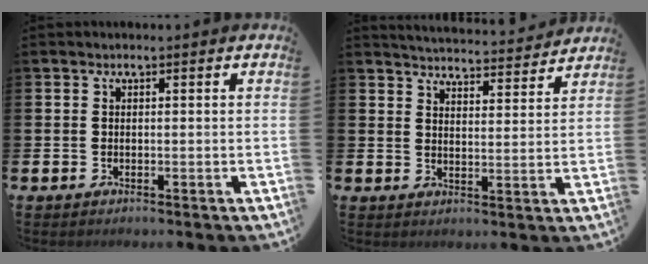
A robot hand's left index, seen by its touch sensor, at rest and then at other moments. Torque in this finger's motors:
{"motor_torque": [0.49, -0.71, 0.24, 0.02]}